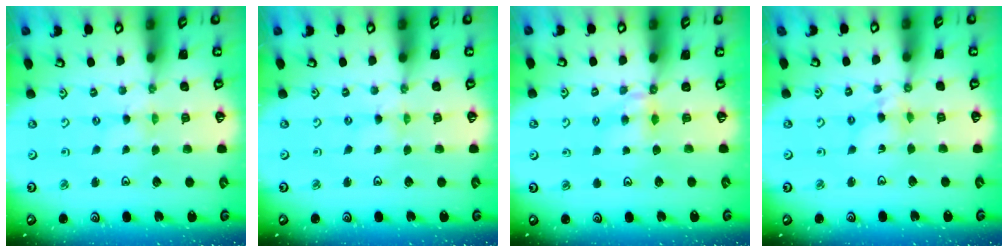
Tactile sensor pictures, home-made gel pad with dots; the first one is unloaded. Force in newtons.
{"total": 0.0}
{"total": 5.2, "press": 5.1, "slide": 1.0}
{"total": 5.4, "press": 5.3, "slide": 0.5}